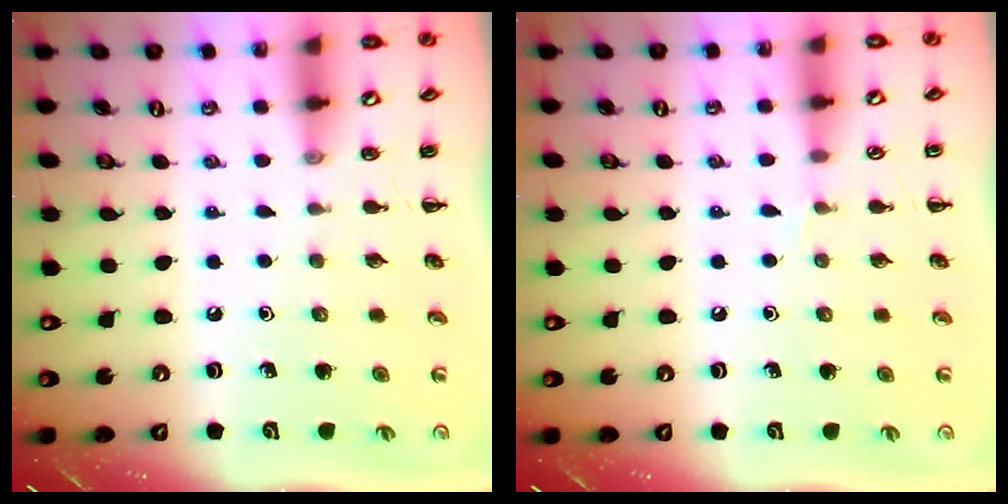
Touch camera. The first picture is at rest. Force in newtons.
{"total": 3.1, "press": 3.0, "slide": 1.0}